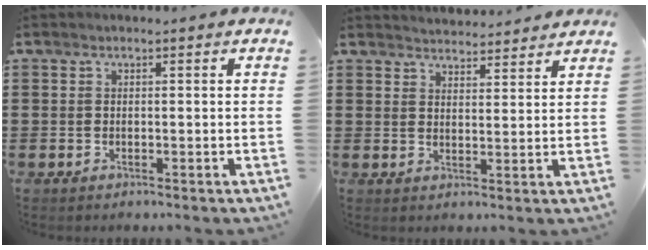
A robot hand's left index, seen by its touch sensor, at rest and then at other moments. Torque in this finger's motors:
{"motor_torque": [0.09, -0.19, 0.03, 0.04]}